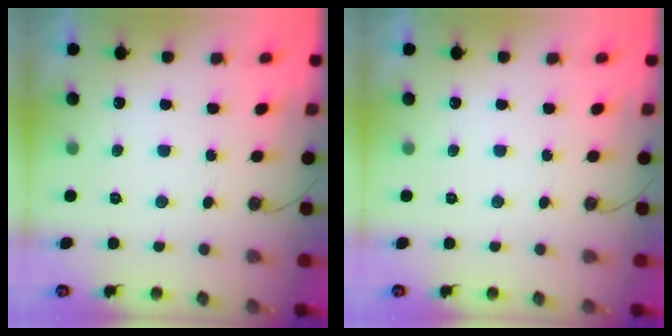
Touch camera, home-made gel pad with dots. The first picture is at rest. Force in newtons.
{"total": 0.0}